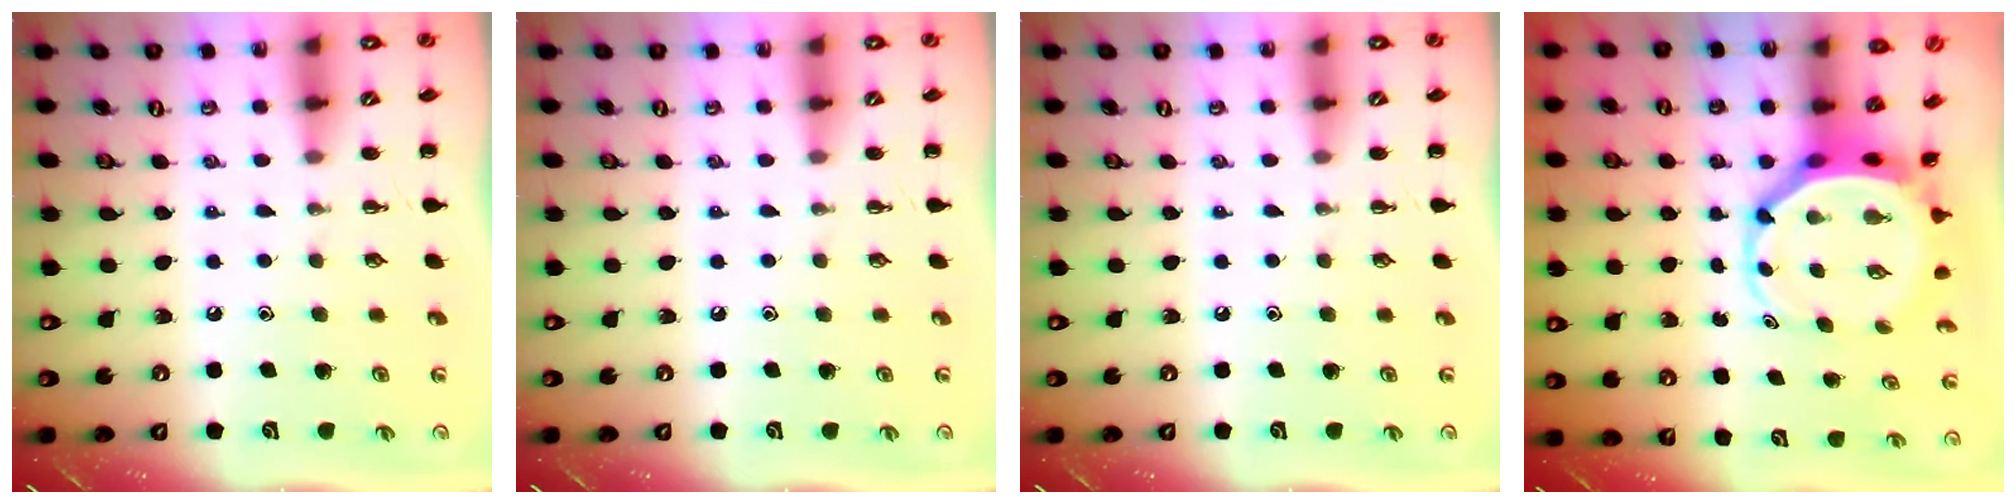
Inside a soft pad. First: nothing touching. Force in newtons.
{"total": 0.0}
{"total": 0.0}
{"total": 5.3, "press": 5.1, "slide": 1.5}